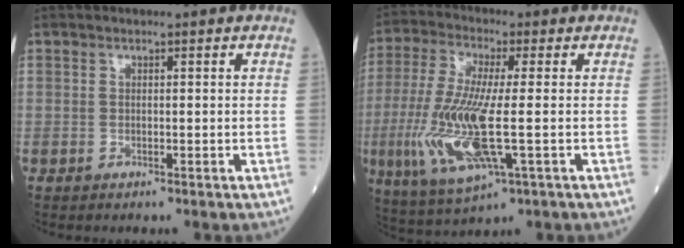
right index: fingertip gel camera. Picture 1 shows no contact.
{"total": 14.4, "force": [-2.7, 2.6, 13.9], "torque": [-0.310, -0.021, -0.048]}